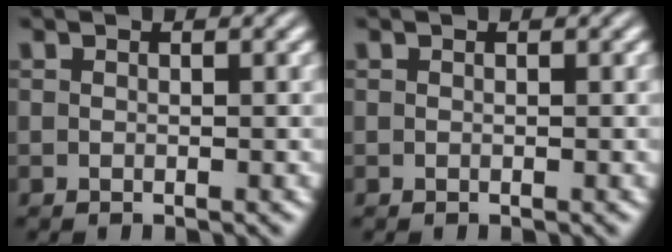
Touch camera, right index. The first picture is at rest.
{"total": 0.0}